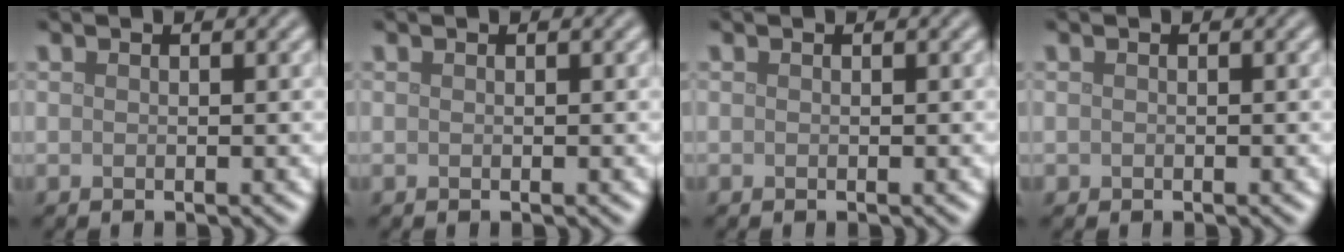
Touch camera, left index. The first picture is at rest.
{"total": 0.0}
{"total": 0.0}
{"total": 0.0}